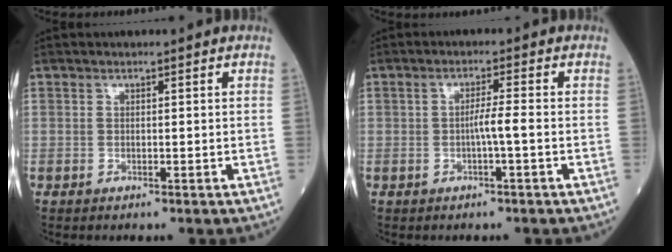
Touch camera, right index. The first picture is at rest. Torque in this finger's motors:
{"motor_torque": [0.40, -0.12, 0.30, 0.07]}